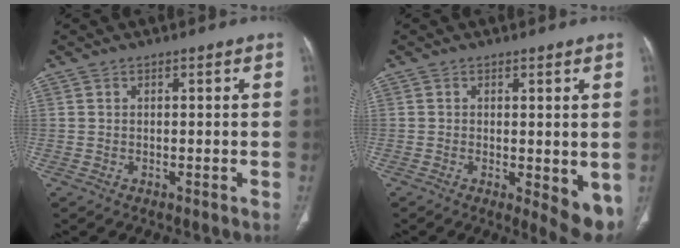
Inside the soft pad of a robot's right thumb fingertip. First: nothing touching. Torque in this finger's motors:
{"motor_torque": [0.03, 0.82, 0.01, -0.04, 0.01]}